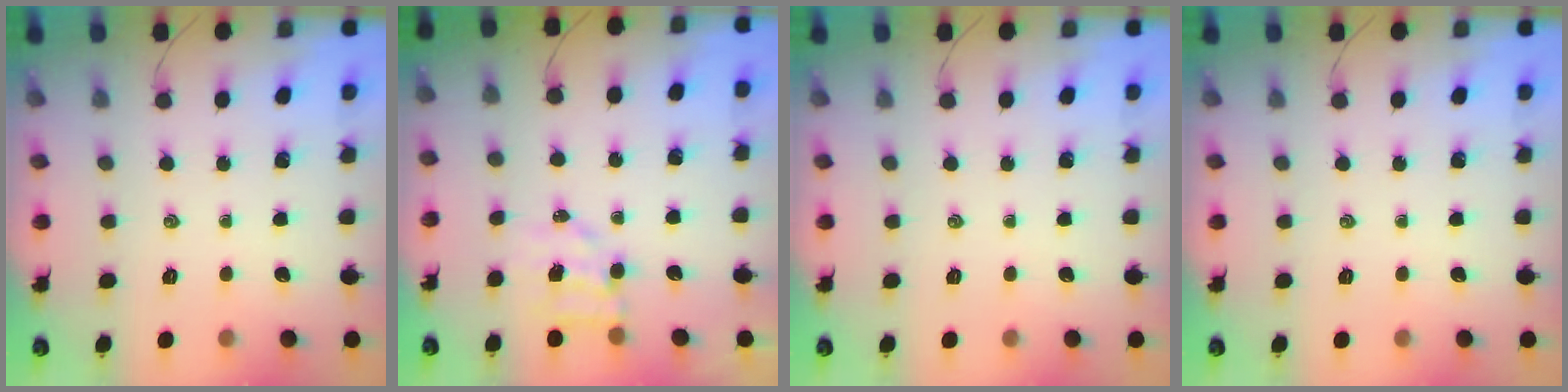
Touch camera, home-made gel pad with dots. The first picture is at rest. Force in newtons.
{"total": 4.5, "press": 4.5, "slide": 0.5}
{"total": 0.0}
{"total": 0.0}